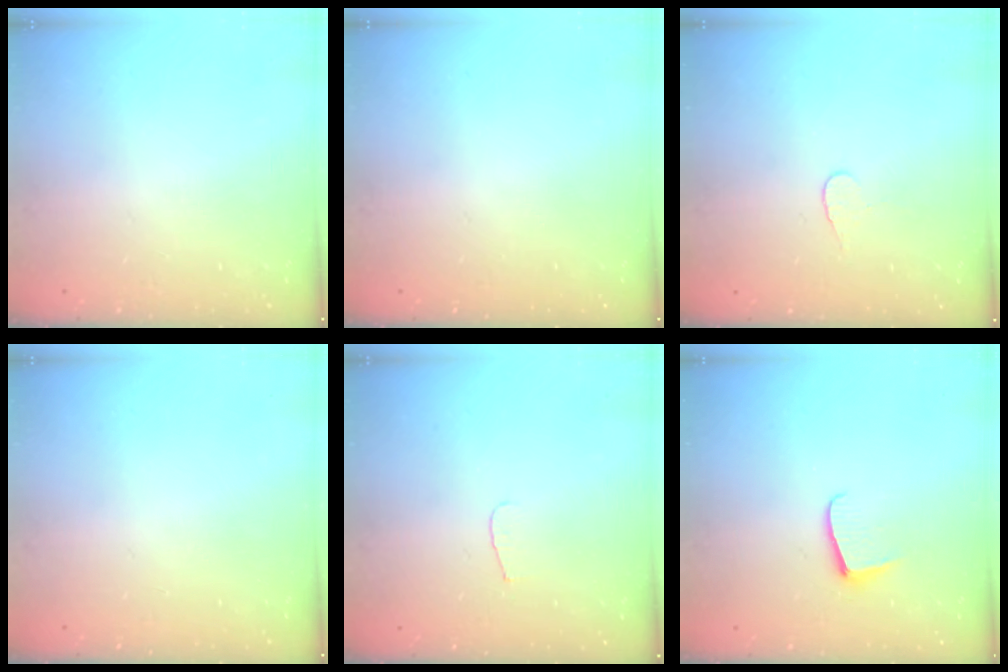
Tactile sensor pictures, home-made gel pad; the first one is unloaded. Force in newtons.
{"total": 0.0}
{"total": 3.9, "press": 3.9, "slide": 0.3}
{"total": 0.0}
{"total": 3.4, "press": 3.4, "slide": 0.3}
{"total": 5.7, "press": 5.7, "slide": 0.6}